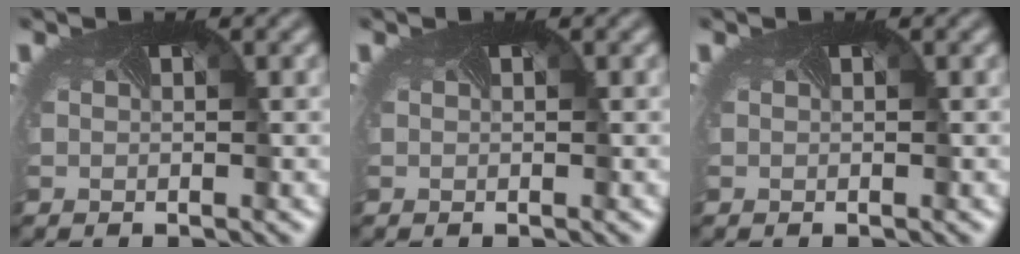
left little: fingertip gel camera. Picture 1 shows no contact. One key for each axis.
{"total": 0.0}
{"total": 0.0}